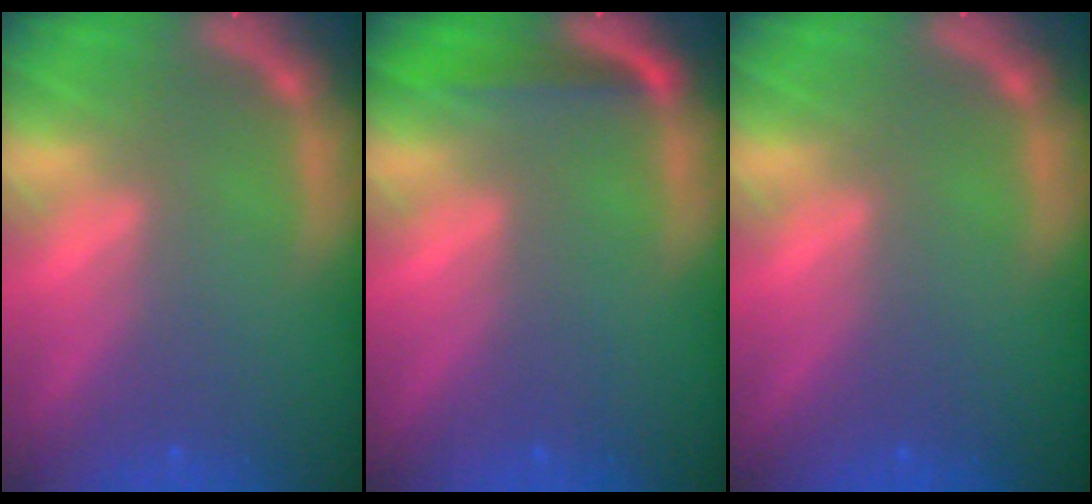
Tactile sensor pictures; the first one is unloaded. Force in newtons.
{"total": 2.5}
{"total": 0.0}